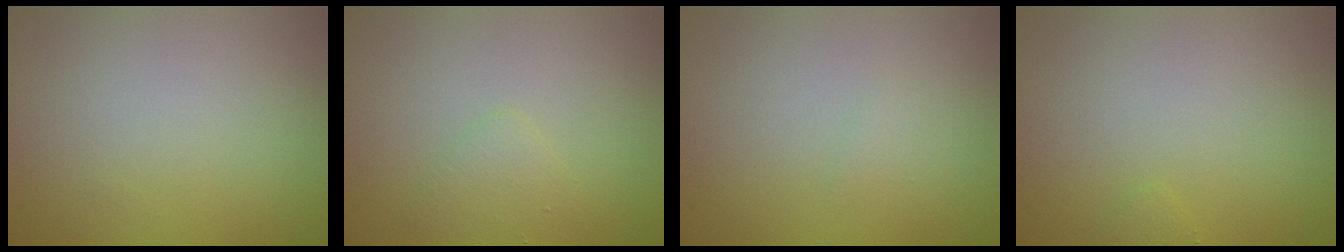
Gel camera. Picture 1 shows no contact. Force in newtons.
{"total": 1.4, "press": 1.4, "slide": 0.1}
{"total": 0.6, "press": 0.6, "slide": 0.0}
{"total": 0.5, "press": 0.5, "slide": 0.0}